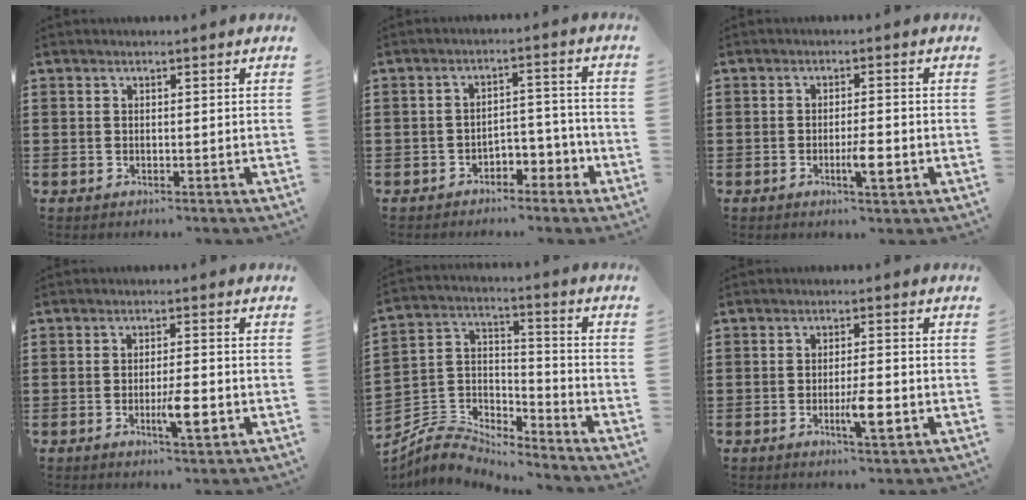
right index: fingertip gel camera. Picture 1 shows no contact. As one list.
[{"total": 3.8, "force": [-2.9, 1.9, 1.5], "torque": [-0.028, 0.011, -0.057]}, {"total": 4.2, "force": [-1.6, 0.9, 3.8], "torque": [-0.068, 0.000, -0.028]}, {"total": 5.8, "force": [-2.0, 1.1, 5.3], "torque": [-0.098, -0.007, -0.036]}, {"total": 5.6, "force": [-5.4, 1.4, 0.1], "torque": [-0.024, -0.005, -0.115]}, {"total": 5.3, "force": [-1.9, 1.0, 4.8], "torque": [-0.083, -0.003, -0.032]}]